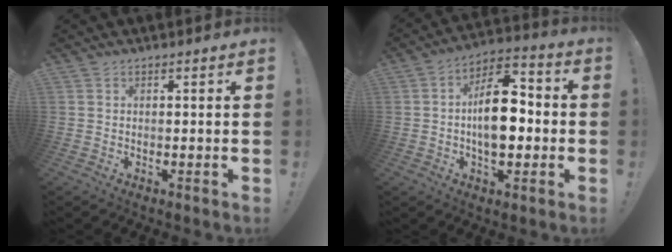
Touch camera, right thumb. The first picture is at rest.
{"total": 15.6, "force": [-1.5, 9.2, 12.4], "torque": [-0.198, 0.013, -0.031]}